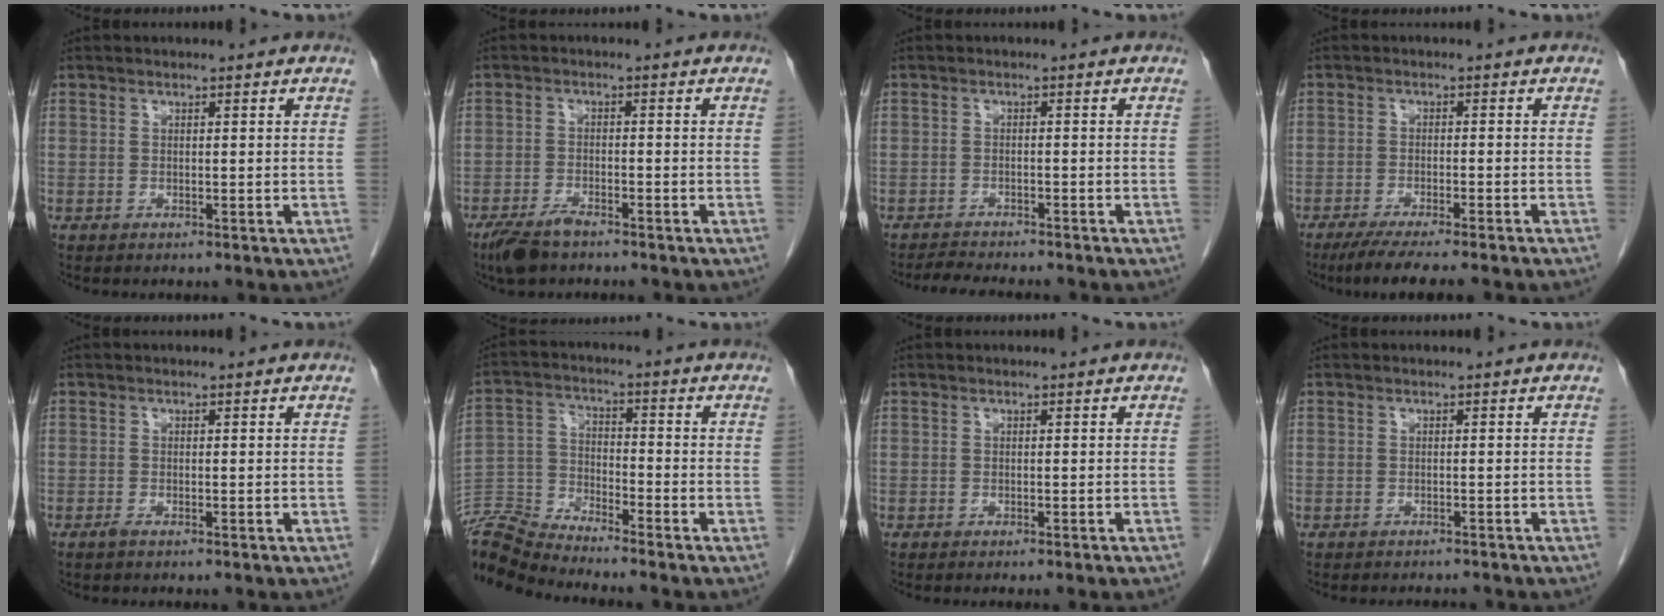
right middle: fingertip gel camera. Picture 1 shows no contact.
{"total": 4.6, "force": [-3.5, 1.3, 2.6], "torque": [-0.055, -0.007, -0.062]}
{"total": 5.2, "force": [-4.9, 0.3, 1.8], "torque": [-0.029, -0.014, -0.076]}
{"total": 8.7, "force": [-7.2, -0.3, 4.9], "torque": [-0.058, -0.021, -0.110]}
{"total": 0.6, "force": [-0.5, 0.0, 0.4], "torque": [-0.011, -0.001, -0.010]}
{"total": 9.6, "force": [-9.4, -1.2, 0.7], "torque": [-0.021, 0.006, -0.187]}
{"total": 1.2, "force": [-0.9, -0.4, 0.6], "torque": [-0.003, 0.005, -0.015]}
{"total": 2.9, "force": [-2.8, 0.3, 0.6], "torque": [-0.007, -0.007, -0.036]}